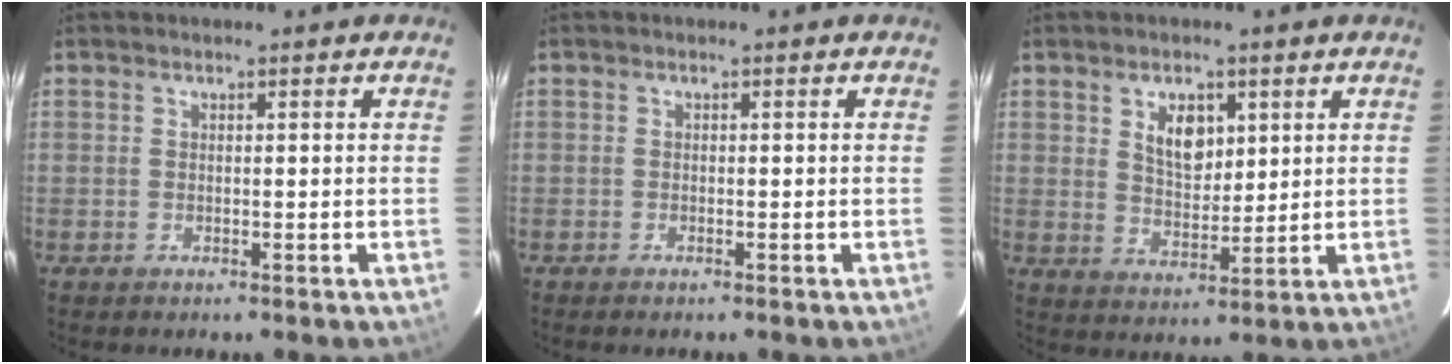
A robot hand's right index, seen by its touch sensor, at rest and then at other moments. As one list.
[{"total": 0.5, "force": [-0.5, 0.1, 0.2], "torque": [-0.003, -0.001, -0.010]}, {"total": 6.6, "force": [2.7, 3.9, 4.6], "torque": [-0.074, 0.004, 0.054]}]